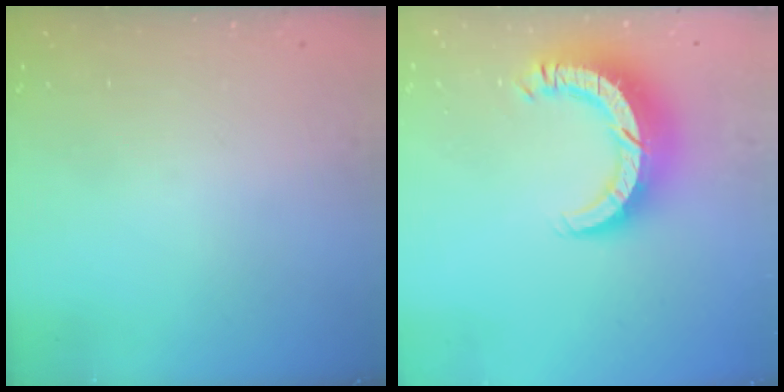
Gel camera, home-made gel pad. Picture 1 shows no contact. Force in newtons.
{"total": 11.5, "press": 11.5, "slide": 1.1}